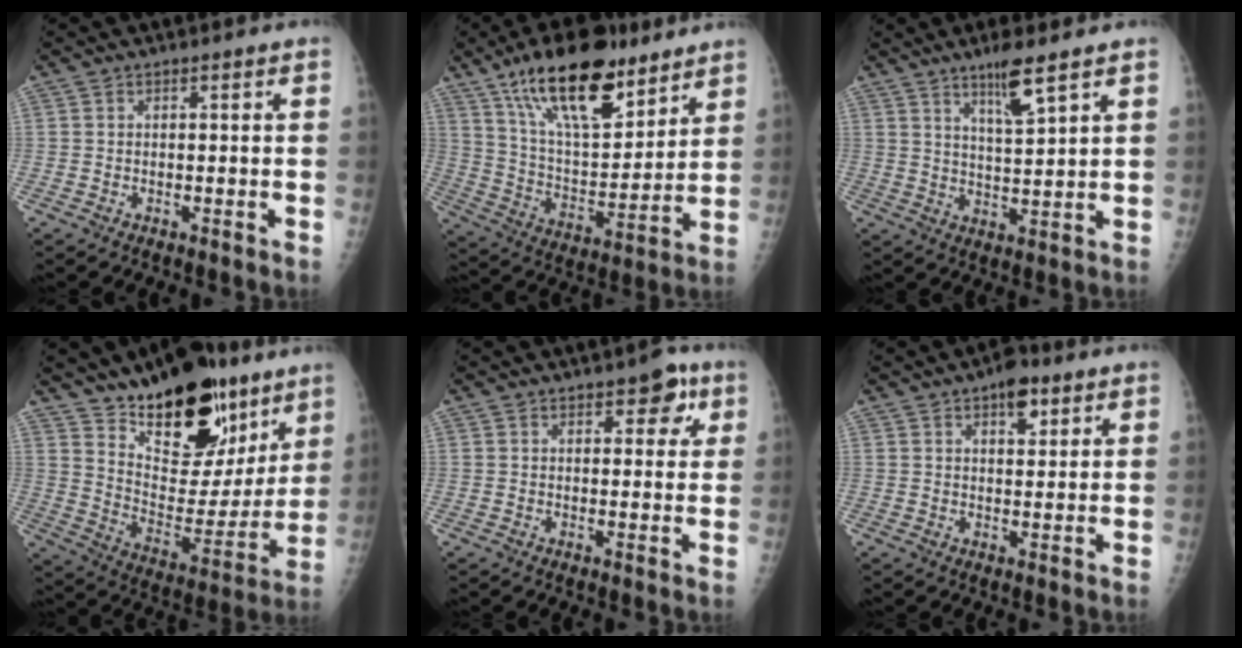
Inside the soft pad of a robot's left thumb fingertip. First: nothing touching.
{"total": 21.4, "force": [14.0, 8.6, 13.7], "torque": [-0.196, -0.062, 0.247]}
{"total": 6.8, "force": [4.5, 0.6, 5.0], "torque": [-0.091, -0.032, 0.083]}
{"total": 24.9, "force": [16.0, 12.0, 14.8], "torque": [-0.176, -0.084, 0.255]}
{"total": 5.6, "force": [2.7, 3.1, 3.8], "torque": [-0.014, -0.007, 0.026]}
{"total": 5.5, "force": [3.1, 2.8, 3.6], "torque": [-0.032, -0.012, 0.040]}